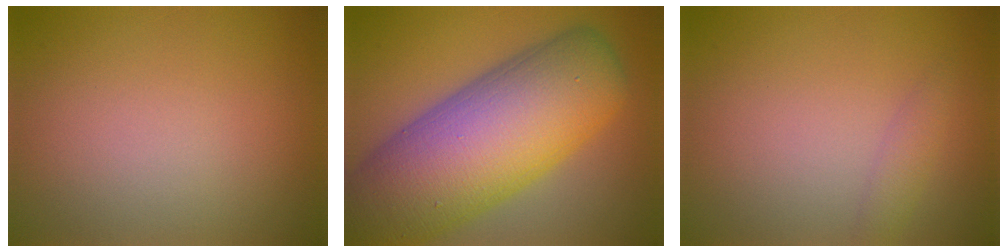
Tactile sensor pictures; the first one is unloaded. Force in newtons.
{"total": 15.2, "press": 15.1, "slide": 0.6}
{"total": 1.3, "press": 1.3, "slide": 0.0}